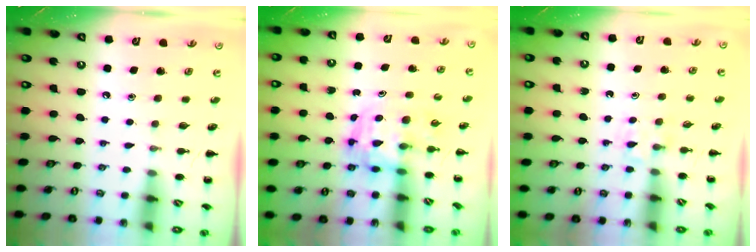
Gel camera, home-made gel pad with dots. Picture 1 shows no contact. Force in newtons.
{"total": 3.4, "press": 3.4, "slide": 0.7}
{"total": 2.9, "press": 2.7, "slide": 1.1}